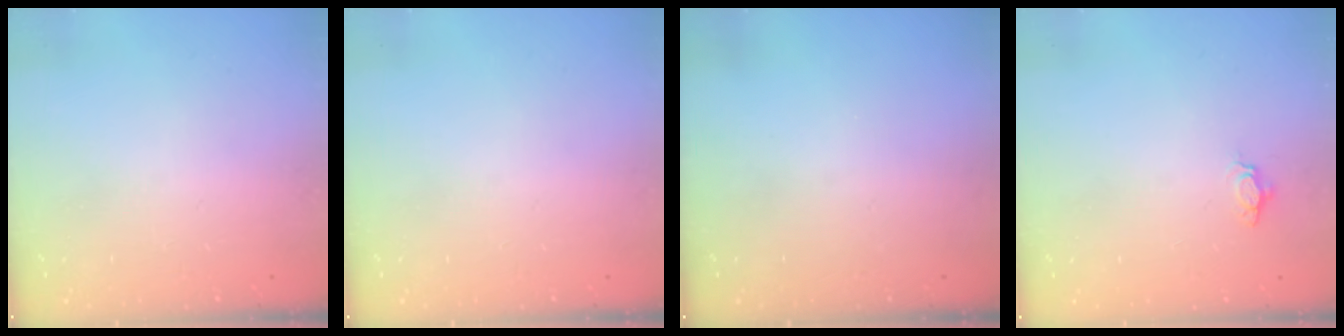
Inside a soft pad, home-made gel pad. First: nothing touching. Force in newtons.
{"total": 0.0}
{"total": 0.0}
{"total": 3.2, "press": 3.2, "slide": 0.4}